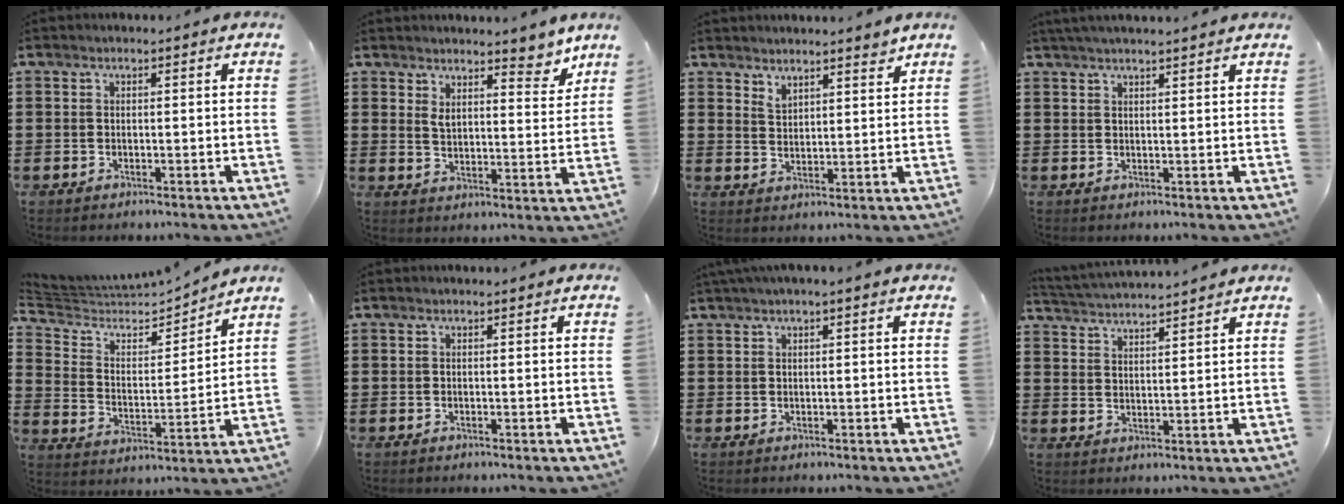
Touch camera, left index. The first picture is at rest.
{"total": 5.5, "force": [4.5, 1.8, 2.5], "torque": [-0.042, -0.022, 0.074]}
{"total": 3.6, "force": [3.4, 0.9, 0.6], "torque": [-0.022, -0.005, 0.063]}
{"total": 1.9, "force": [1.8, -0.4, 0.5], "torque": [-0.012, 0.000, 0.035]}
{"total": 4.8, "force": [4.3, 1.7, 1.4], "torque": [-0.057, -0.033, 0.067]}
{"total": 0.0}
{"total": 1.2, "force": [0.6, -0.2, 1.0], "torque": [-0.020, -0.002, 0.012]}
{"total": 3.1, "force": [3.1, -0.6, 0.0], "torque": [-0.012, -0.020, 0.052]}